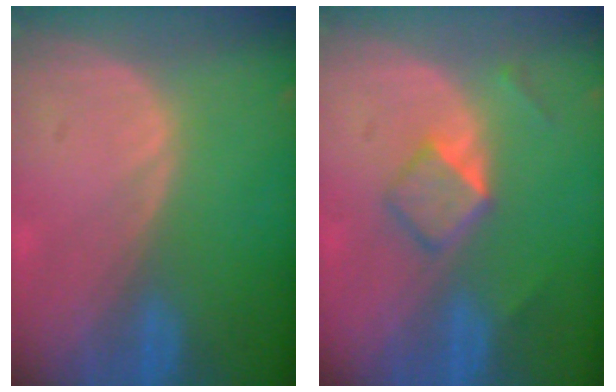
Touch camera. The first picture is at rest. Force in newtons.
{"total": 4.4, "press": 4.1, "slide": 1.7}